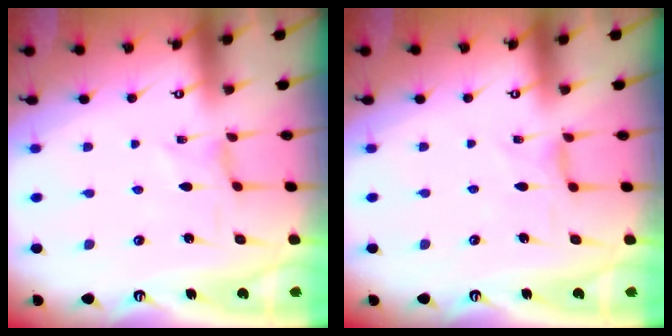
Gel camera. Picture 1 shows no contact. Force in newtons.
{"total": 1.3, "press": 1.3, "slide": 0.3}